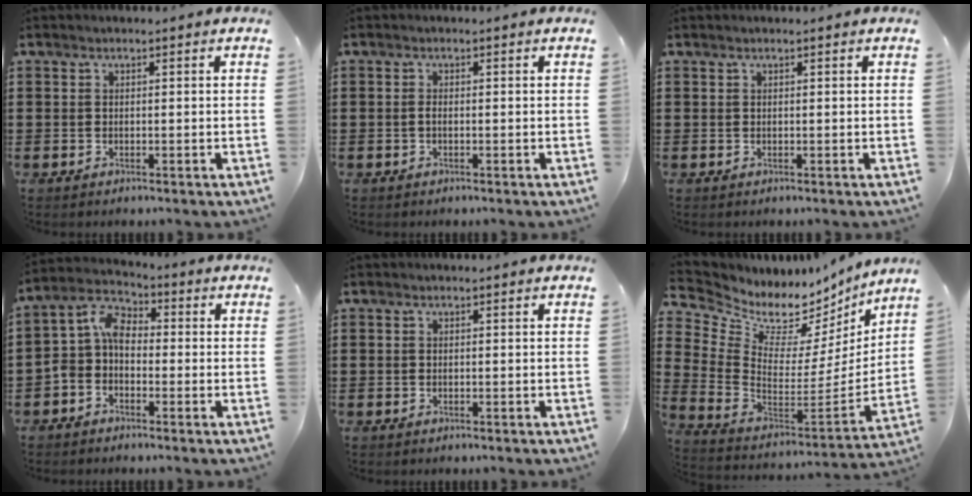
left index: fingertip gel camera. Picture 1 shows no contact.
{"total": 0.8, "force": [-0.3, 0.3, 0.7], "torque": [-0.017, -0.003, -0.003]}
{"total": 0.0}
{"total": 5.5, "force": [-1.4, 3.8, 3.7], "torque": [-0.103, -0.002, -0.040]}
{"total": 0.0}
{"total": 6.0, "force": [4.9, 3.2, 1.2], "torque": [-0.054, -0.053, 0.083]}